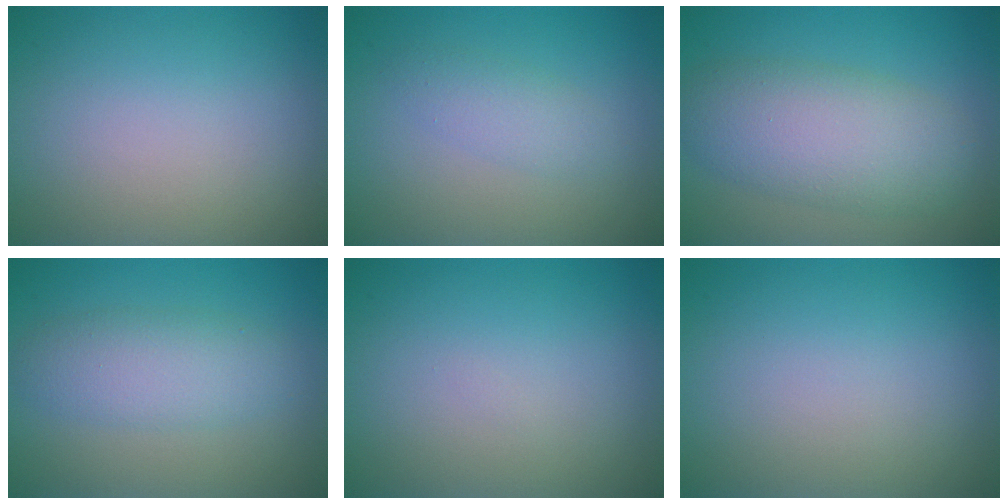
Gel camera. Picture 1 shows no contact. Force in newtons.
{"total": 2.0, "press": 2.0, "slide": 0.1}
{"total": 6.9, "press": 6.9, "slide": 0.2}
{"total": 3.9, "press": 3.9, "slide": 0.2}
{"total": 0.0}
{"total": 0.0}